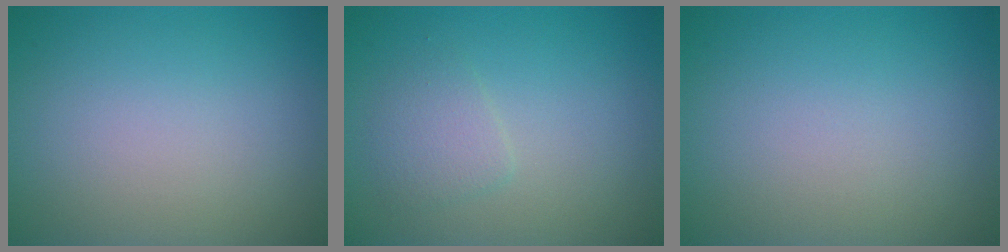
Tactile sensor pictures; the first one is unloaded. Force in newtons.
{"total": 1.8, "press": 1.8, "slide": 0.1}
{"total": 0.0}